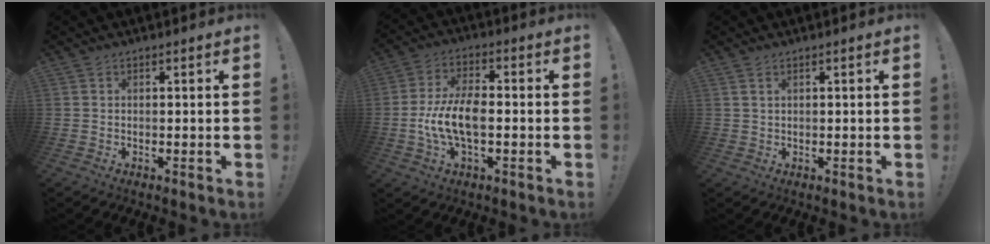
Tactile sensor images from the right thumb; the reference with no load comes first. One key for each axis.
{"total": 10.9, "fx": -1.9, "fy": 4.8, "fz": 9.6, "tx": -0.200, "ty": 0.003, "tz": -0.033}
{"total": 1.6, "fx": 0.9, "fy": 0.9, "fz": 0.9, "tx": -0.019, "ty": 0.001, "tz": 0.017}